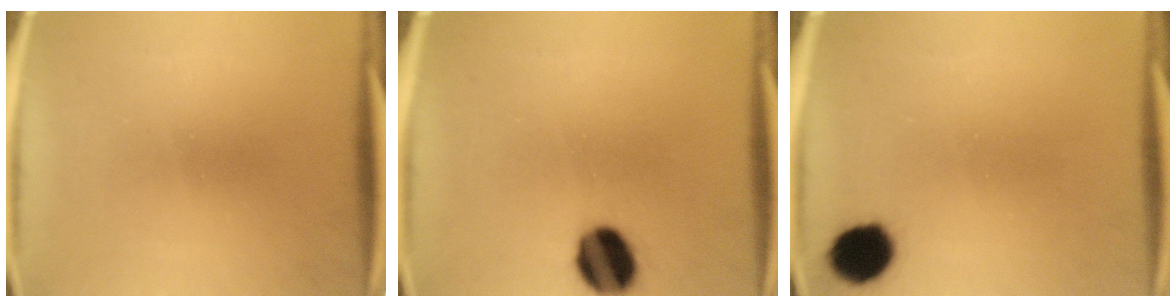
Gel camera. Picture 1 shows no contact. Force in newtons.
{"total": 10.4}
{"total": 9.2}